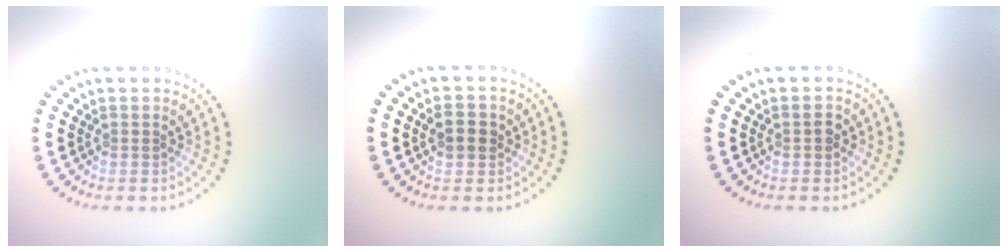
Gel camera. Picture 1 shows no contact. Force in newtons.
{"total": 2.5, "press": 2.4, "slide": 0.4}
{"total": 1.2, "press": 1.1, "slide": 0.3}